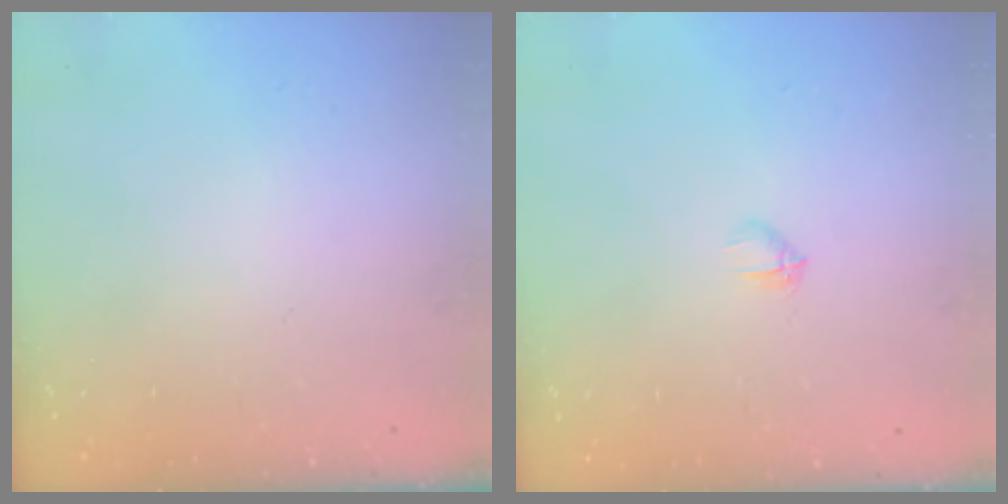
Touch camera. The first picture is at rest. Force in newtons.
{"total": 2.7, "press": 2.5, "slide": 0.8}